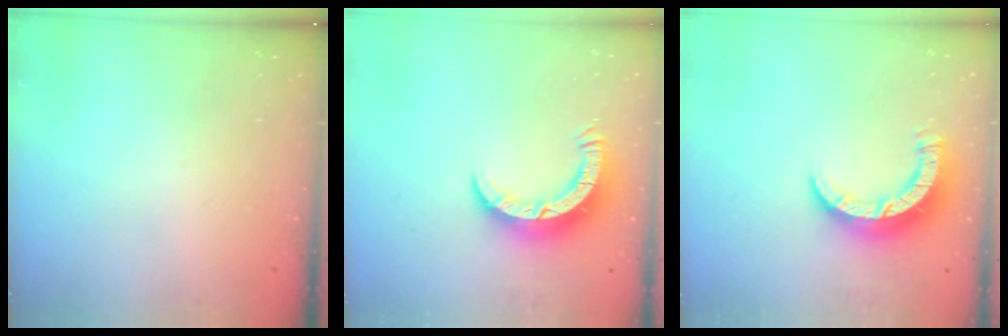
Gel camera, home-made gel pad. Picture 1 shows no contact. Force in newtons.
{"total": 8.0, "press": 7.9, "slide": 0.7}
{"total": 9.6, "press": 9.5, "slide": 1.2}